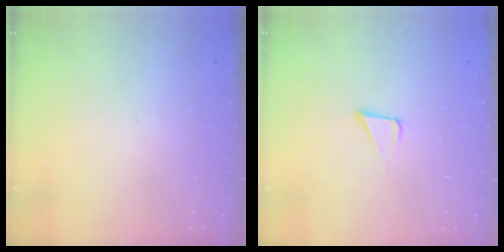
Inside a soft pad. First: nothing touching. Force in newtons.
{"total": 3.7, "press": 3.1, "slide": 2.1}